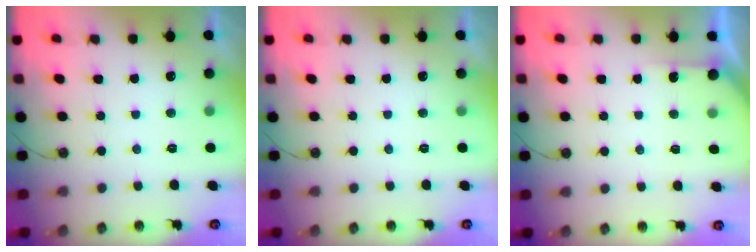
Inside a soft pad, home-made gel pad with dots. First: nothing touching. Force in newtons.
{"total": 0.0}
{"total": 2.7, "press": 2.7, "slide": 0.3}